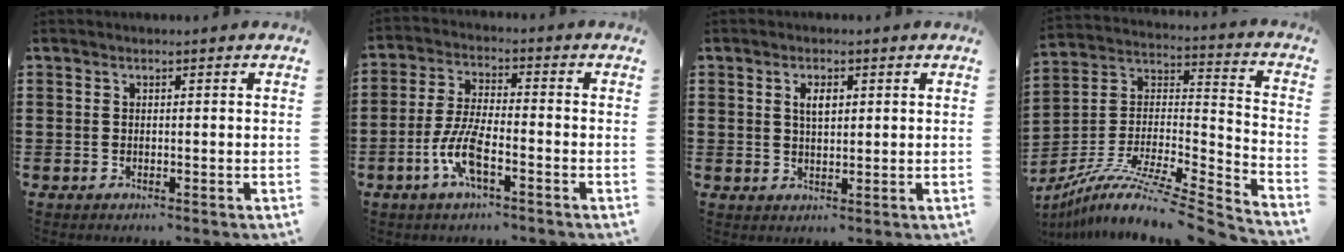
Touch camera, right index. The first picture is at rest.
{"total": 7.3, "force": [-3.2, 1.9, 6.3], "torque": [-0.148, -0.014, -0.065]}
{"total": 2.6, "force": [0.8, 1.2, 2.2], "torque": [-0.039, 0.003, 0.011]}
{"total": 8.9, "force": [-6.9, 0.6, 5.5], "torque": [-0.103, -0.013, -0.140]}